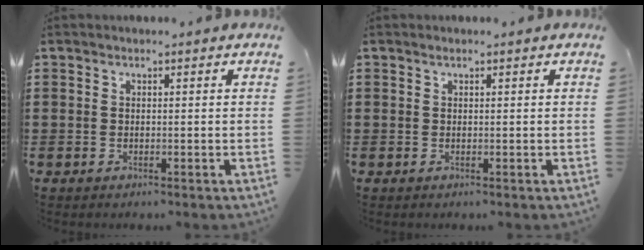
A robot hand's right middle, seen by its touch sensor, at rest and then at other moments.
{"total": 0.0}